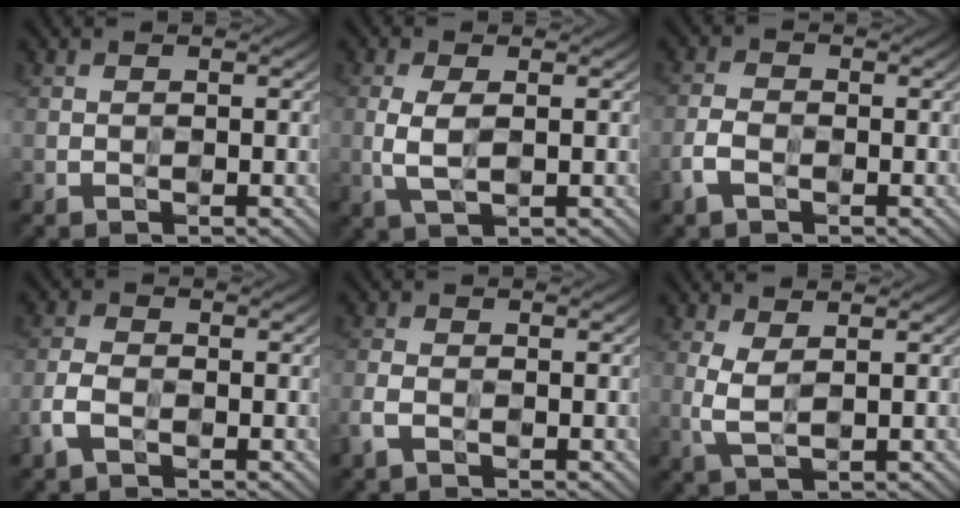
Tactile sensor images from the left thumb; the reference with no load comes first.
{"total": 3.6, "force": [-0.1, 1.7, 3.1], "torque": [-0.074, -0.004, 0.001]}
{"total": 3.7, "force": [-2.2, 2.2, 2.1], "torque": [-0.045, -0.006, -0.048]}
{"total": 4.1, "force": [-2.3, 2.5, 2.4], "torque": [-0.053, -0.007, -0.052]}
{"total": 4.0, "force": [-2.3, 2.4, 2.3], "torque": [-0.050, -0.009, -0.049]}
{"total": 3.0, "force": [1.0, 1.1, 2.6], "torque": [-0.064, -0.004, 0.019]}